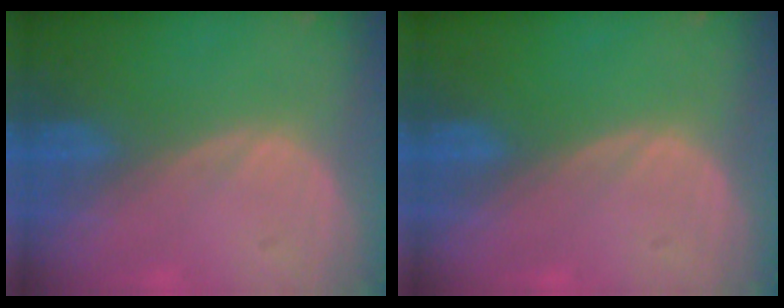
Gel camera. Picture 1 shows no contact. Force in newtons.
{"total": 0.0}